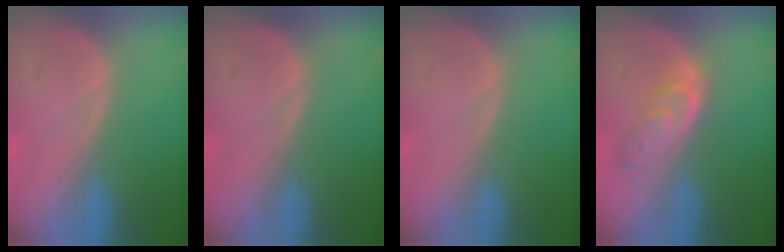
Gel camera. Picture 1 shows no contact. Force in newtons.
{"total": 0.0}
{"total": 0.0}
{"total": 4.6, "press": 4.4, "slide": 1.1}